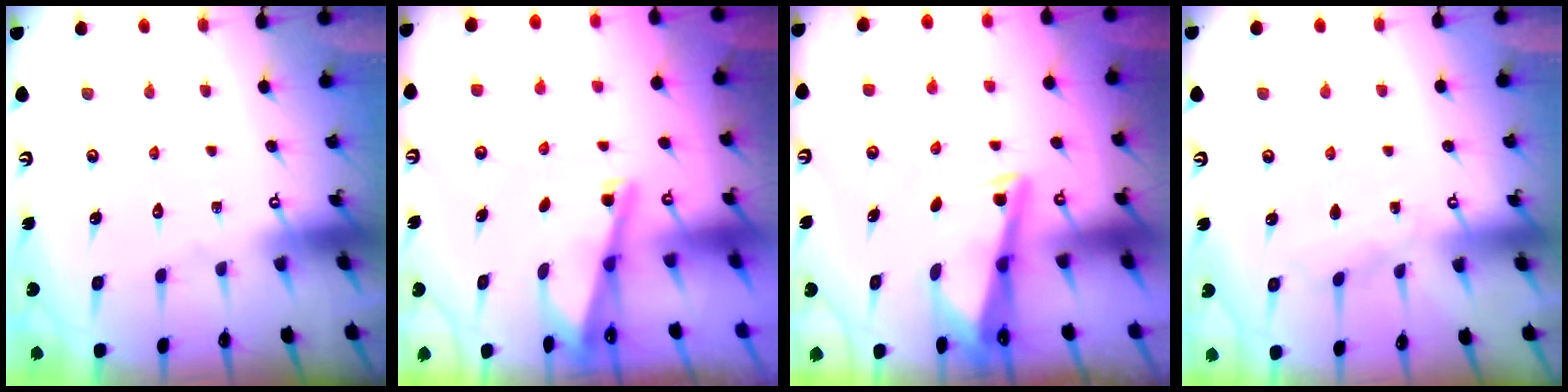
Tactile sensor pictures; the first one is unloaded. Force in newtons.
{"total": 1.9, "press": 1.9, "slide": 0.4}
{"total": 3.1, "press": 3.1, "slide": 0.4}
{"total": 3.9, "press": 3.9, "slide": 0.4}